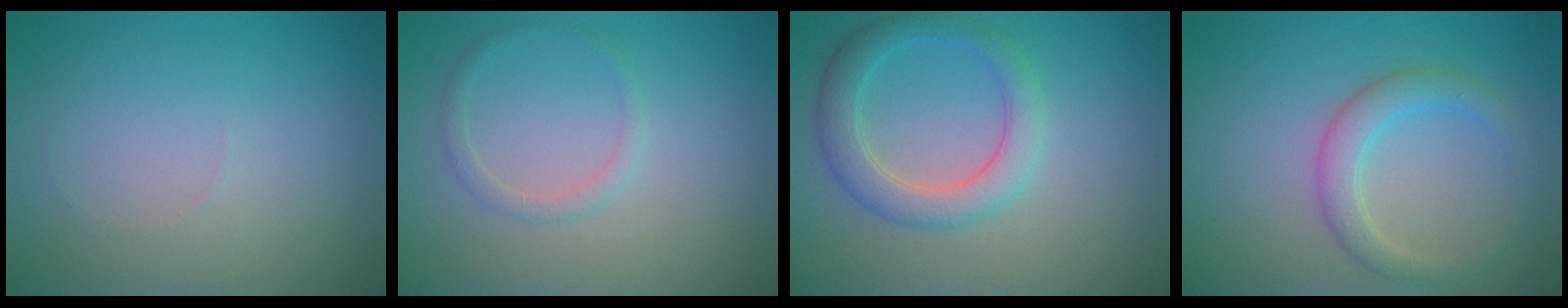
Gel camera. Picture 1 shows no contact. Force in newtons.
{"total": 1.2, "press": 1.2, "slide": 0.2}
{"total": 3.8, "press": 3.7, "slide": 0.4}
{"total": 2.8, "press": 2.8, "slide": 0.2}